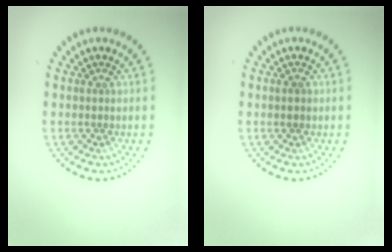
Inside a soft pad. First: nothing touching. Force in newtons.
{"total": 1.2, "press": 1.2, "slide": 0.1}